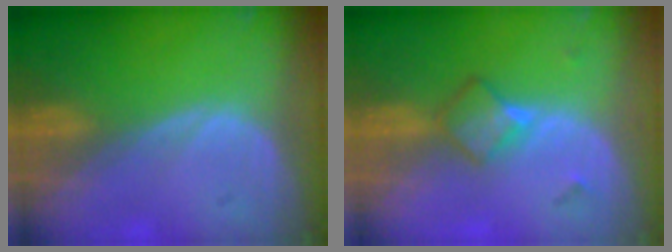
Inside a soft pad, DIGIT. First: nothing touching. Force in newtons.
{"total": 4.8, "press": 4.2, "slide": 2.4}